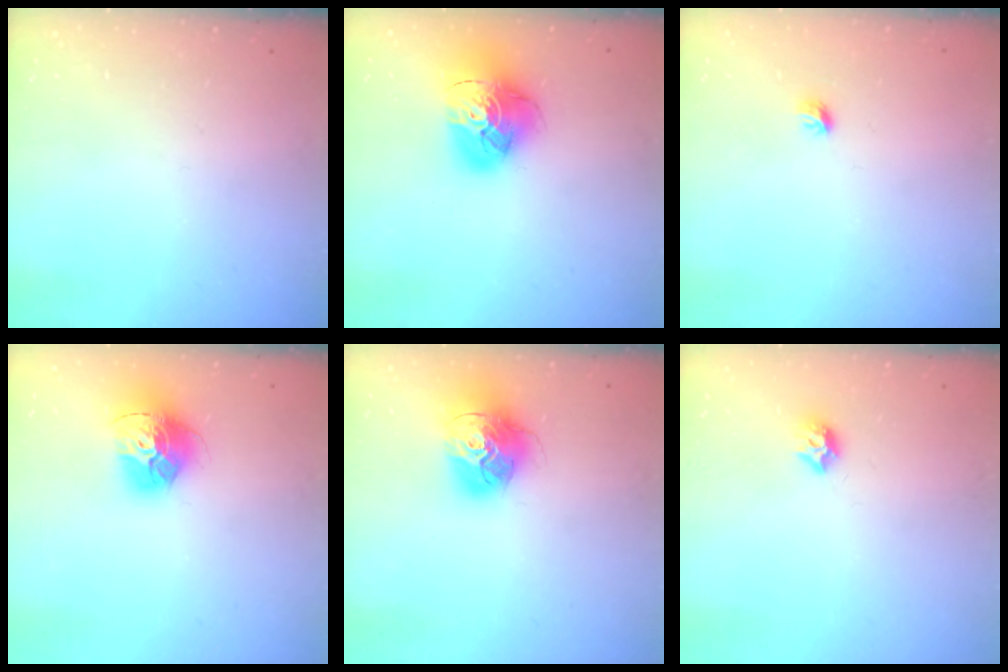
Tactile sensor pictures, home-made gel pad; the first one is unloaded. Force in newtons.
{"total": 17.2, "press": 17.0, "slide": 1.9}
{"total": 4.2, "press": 4.1, "slide": 1.0}
{"total": 15.5, "press": 15.4, "slide": 1.7}
{"total": 16.1, "press": 16.0, "slide": 1.6}
{"total": 7.5, "press": 7.4, "slide": 0.6}